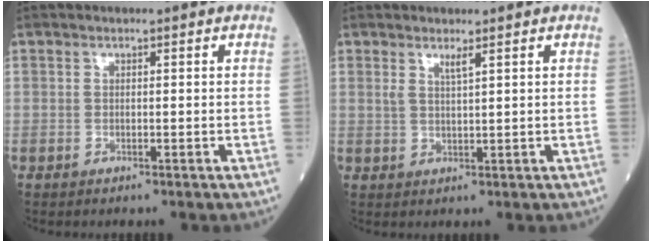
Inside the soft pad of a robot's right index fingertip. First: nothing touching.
{"total": 1.8, "force": [1.2, -0.1, 1.3], "torque": [-0.027, -0.005, 0.024]}